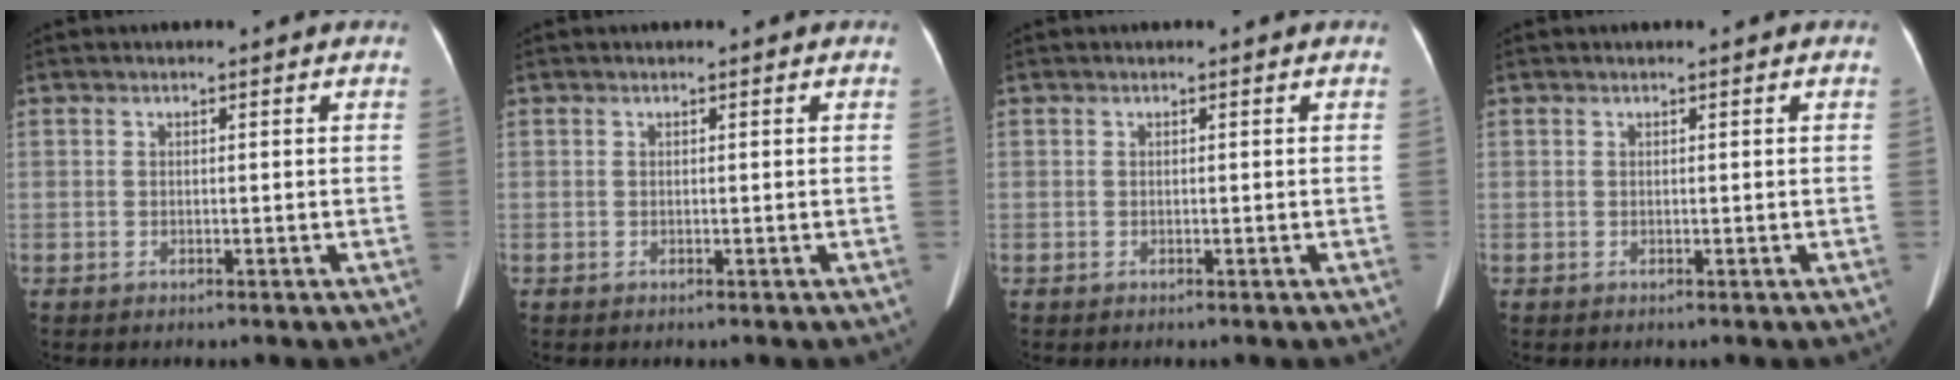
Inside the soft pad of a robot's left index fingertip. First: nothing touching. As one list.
[{"total": 0.0}, {"total": 0.0}, {"total": 0.0}]